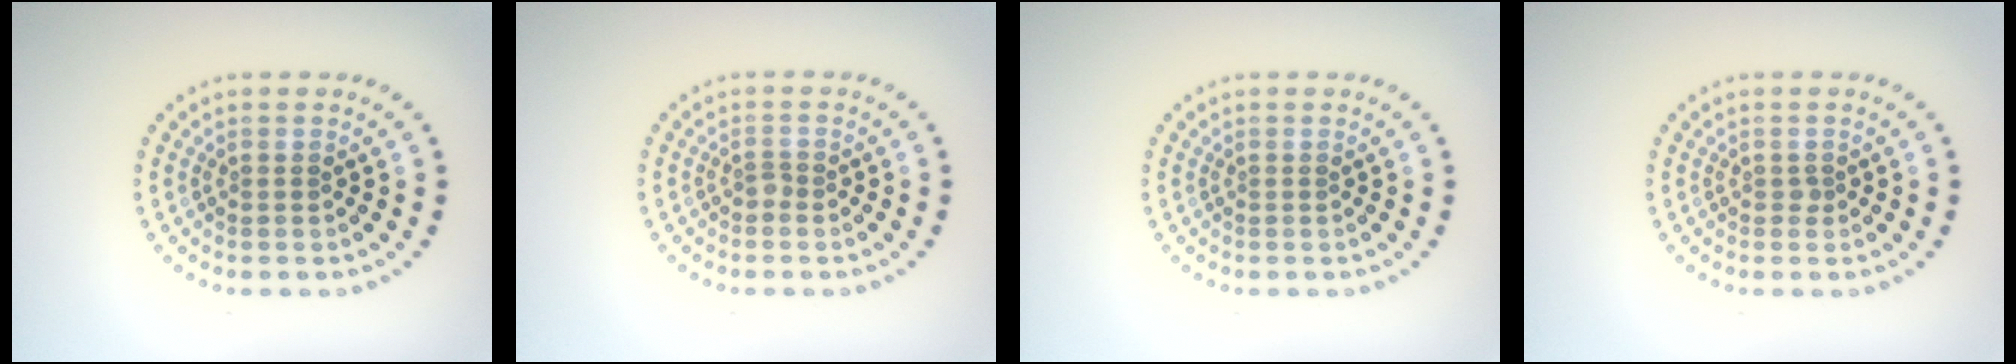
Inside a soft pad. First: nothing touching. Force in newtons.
{"total": 0.8, "press": 0.5, "slide": 0.6}
{"total": 0.0}
{"total": 0.5, "press": 0.4, "slide": 0.4}